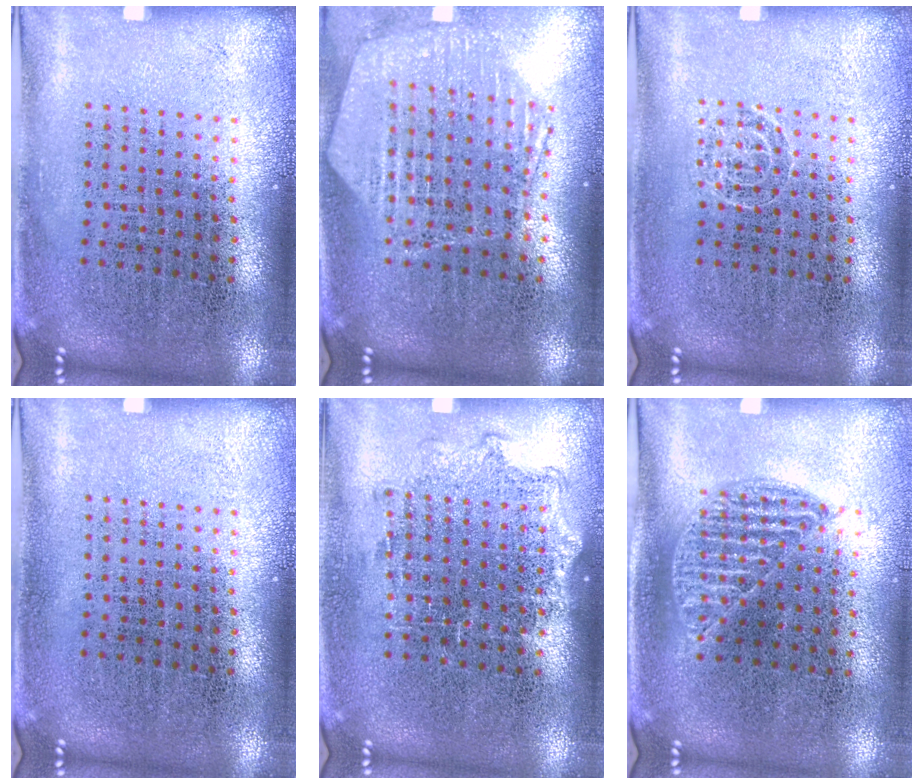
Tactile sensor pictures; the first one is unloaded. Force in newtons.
{"total": 1.3, "press": 1.2, "slide": 0.3}
{"total": 1.0, "press": 1.0, "slide": 0.1}
{"total": 0.0}
{"total": 1.1, "press": 1.0, "slide": 0.4}
{"total": 0.8, "press": 0.8, "slide": 0.4}